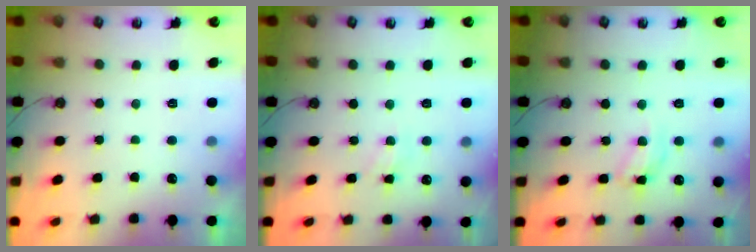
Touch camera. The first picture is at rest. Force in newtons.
{"total": 5.5, "press": 5.4, "slide": 0.7}
{"total": 10.9, "press": 10.9, "slide": 0.8}